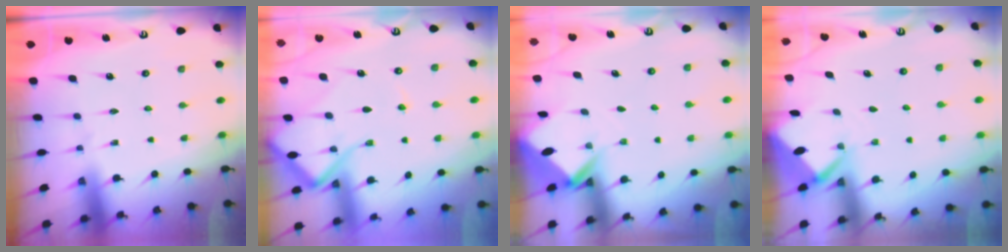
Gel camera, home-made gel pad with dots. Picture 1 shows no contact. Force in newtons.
{"total": 11.0, "press": 10.9, "slide": 1.5}
{"total": 2.5, "press": 2.5, "slide": 0.1}
{"total": 2.6, "press": 2.6, "slide": 0.0}